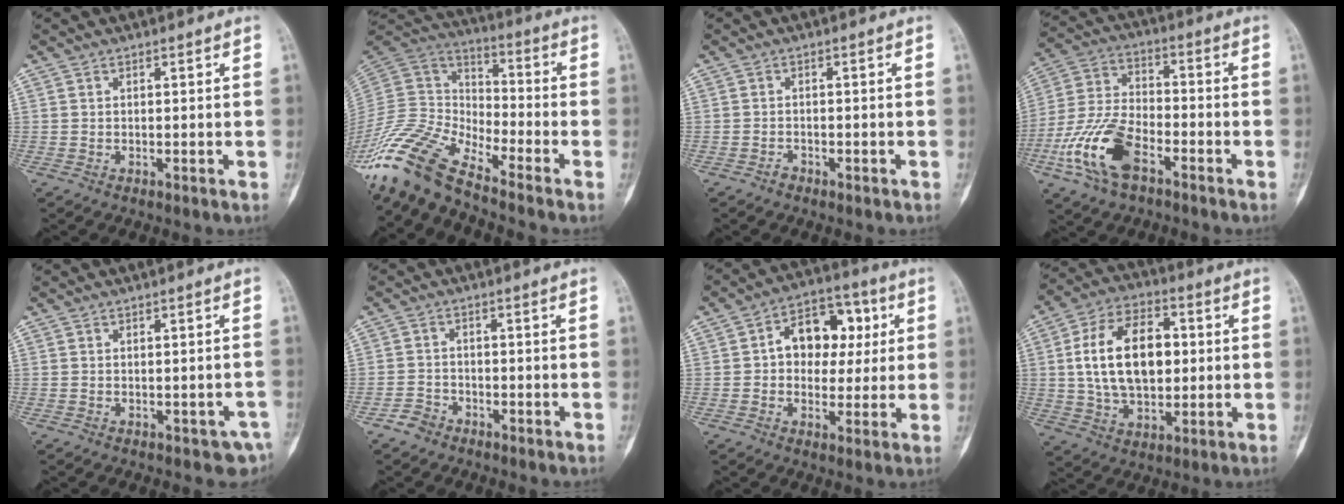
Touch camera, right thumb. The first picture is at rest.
{"total": 14.5, "force": [-12.4, 3.6, 6.6], "torque": [-0.137, 0.077, -0.254]}
{"total": 1.1, "force": [-0.9, 0.6, 0.1], "torque": [0.002, 0.004, -0.018]}
{"total": 14.4, "force": [-6.8, 7.2, 10.4], "torque": [-0.222, 0.028, -0.132]}
{"total": 3.3, "force": [-1.5, 2.0, 2.1], "torque": [-0.011, 0.010, -0.013]}
{"total": 2.8, "force": [-2.1, 1.8, 0.4], "torque": [-0.005, 0.017, -0.039]}
{"total": 12.8, "force": [2.2, 9.2, 8.6], "torque": [-0.077, 0.019, 0.026]}
{"total": 17.3, "force": [1.8, 10.6, 13.5], "torque": [-0.213, 0.013, 0.031]}